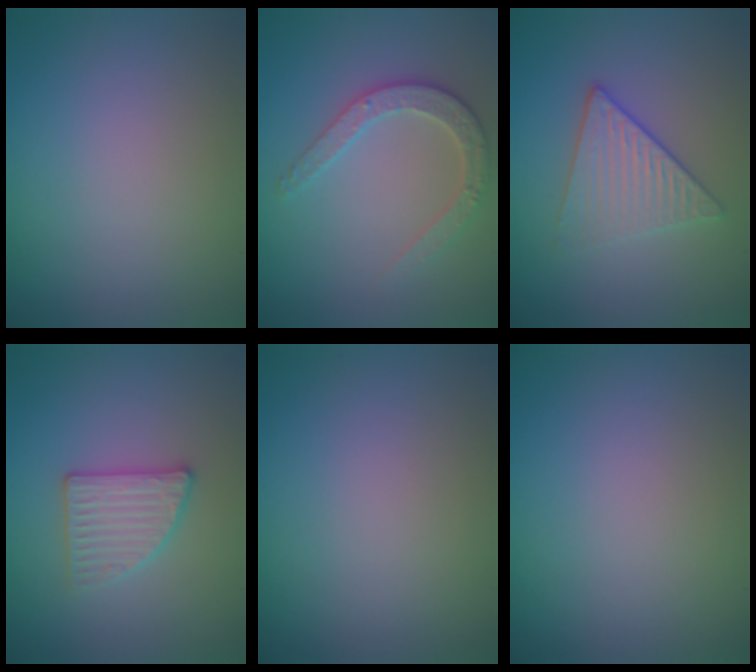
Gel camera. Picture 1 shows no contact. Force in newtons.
{"total": 2.8, "press": 2.7, "slide": 0.5}
{"total": 3.5, "press": 3.1, "slide": 1.5}
{"total": 2.8, "press": 2.7, "slide": 0.5}
{"total": 0.0}
{"total": 0.0}